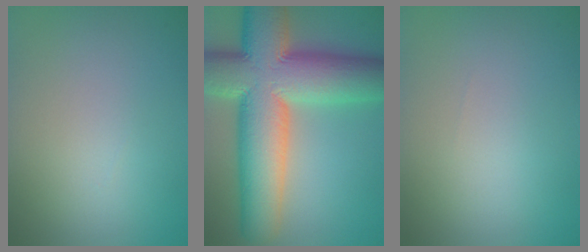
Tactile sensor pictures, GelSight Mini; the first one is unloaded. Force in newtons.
{"total": 15.7, "press": 15.7, "slide": 1.1}
{"total": 0.0}